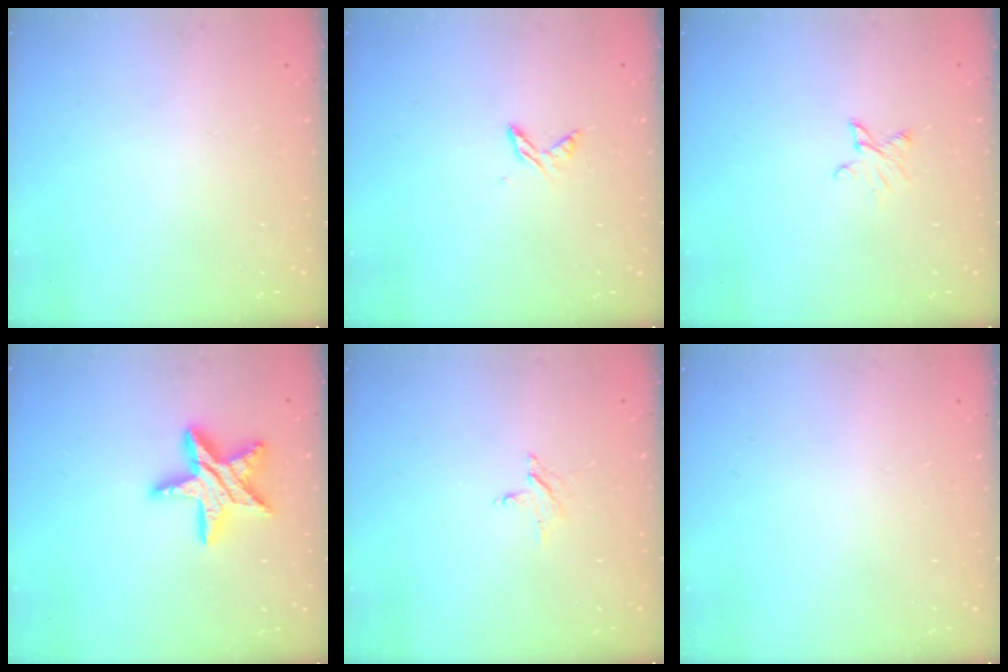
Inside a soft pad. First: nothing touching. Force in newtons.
{"total": 3.9, "press": 3.8, "slide": 0.4}
{"total": 3.2, "press": 3.2, "slide": 0.3}
{"total": 15.8, "press": 15.7, "slide": 1.4}
{"total": 2.3, "press": 2.2, "slide": 0.3}
{"total": 0.0}